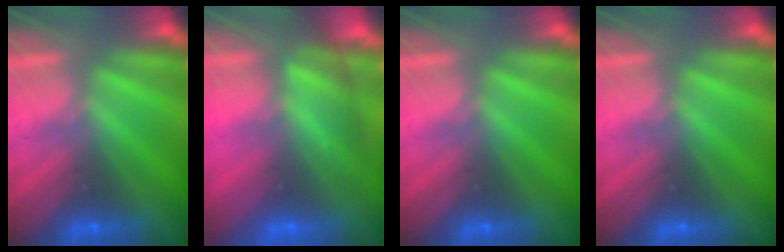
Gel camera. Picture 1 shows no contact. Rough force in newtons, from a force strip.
{"total": 8.6}
{"total": 0.0}
{"total": 0.0}